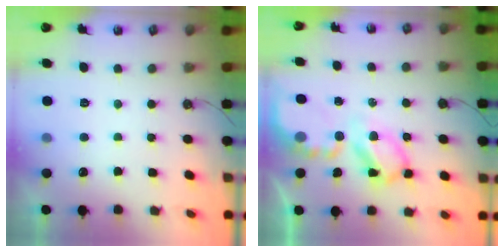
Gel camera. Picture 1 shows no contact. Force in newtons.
{"total": 10.4, "press": 10.4, "slide": 0.9}